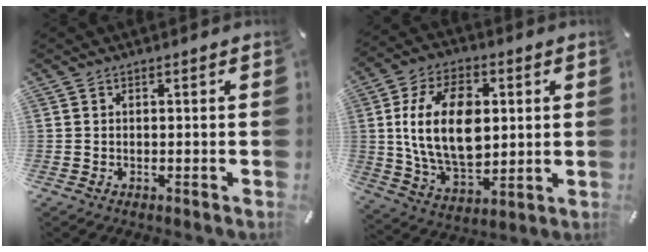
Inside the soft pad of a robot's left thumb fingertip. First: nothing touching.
{"total": 18.2, "force": [2.5, 12.0, 13.5], "torque": [-0.274, 0.007, 0.045]}